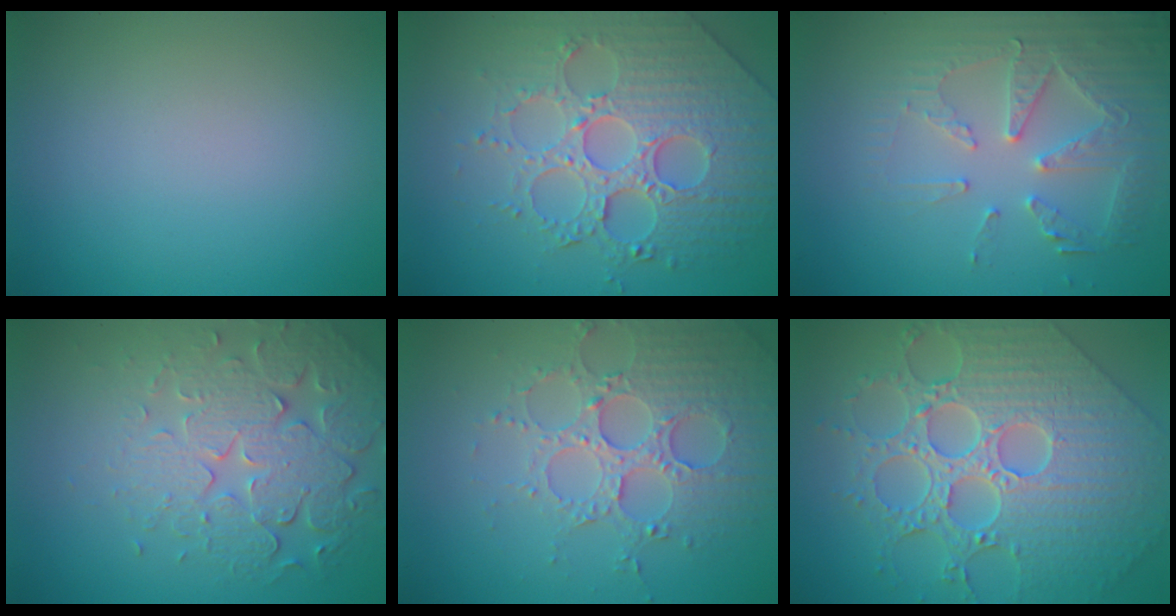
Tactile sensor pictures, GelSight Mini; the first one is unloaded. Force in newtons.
{"total": 7.3, "press": 6.0, "slide": 4.0}
{"total": 4.2, "press": 4.1, "slide": 1.0}
{"total": 6.7, "press": 5.1, "slide": 4.4}
{"total": 4.9, "press": 4.1, "slide": 2.7}
{"total": 9.5, "press": 7.1, "slide": 6.3}